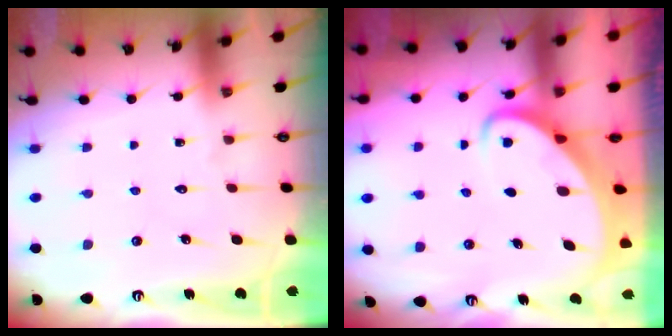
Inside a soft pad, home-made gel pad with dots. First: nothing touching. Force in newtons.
{"total": 3.5, "press": 3.5, "slide": 0.4}